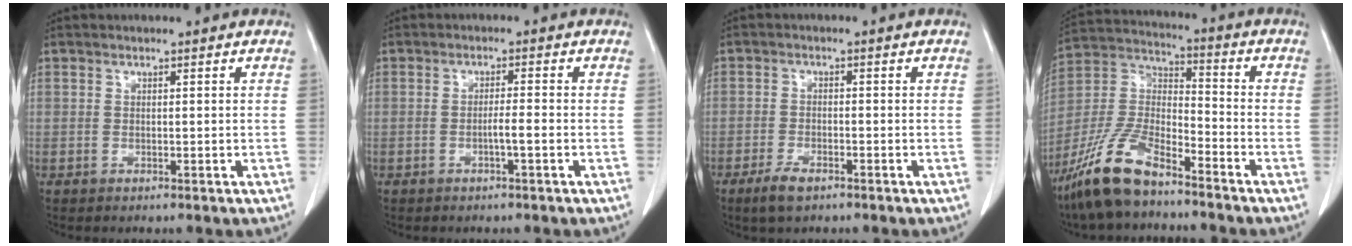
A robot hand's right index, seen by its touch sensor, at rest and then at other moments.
{"total": 2.2, "force": [-0.8, -0.1, 2.0], "torque": [-0.033, 0.001, -0.018]}
{"total": 3.7, "force": [-2.6, 1.2, 2.4], "torque": [-0.053, -0.003, -0.045]}
{"total": 13.1, "force": [-10.0, 3.6, 7.8], "torque": [-0.171, 0.000, -0.194]}